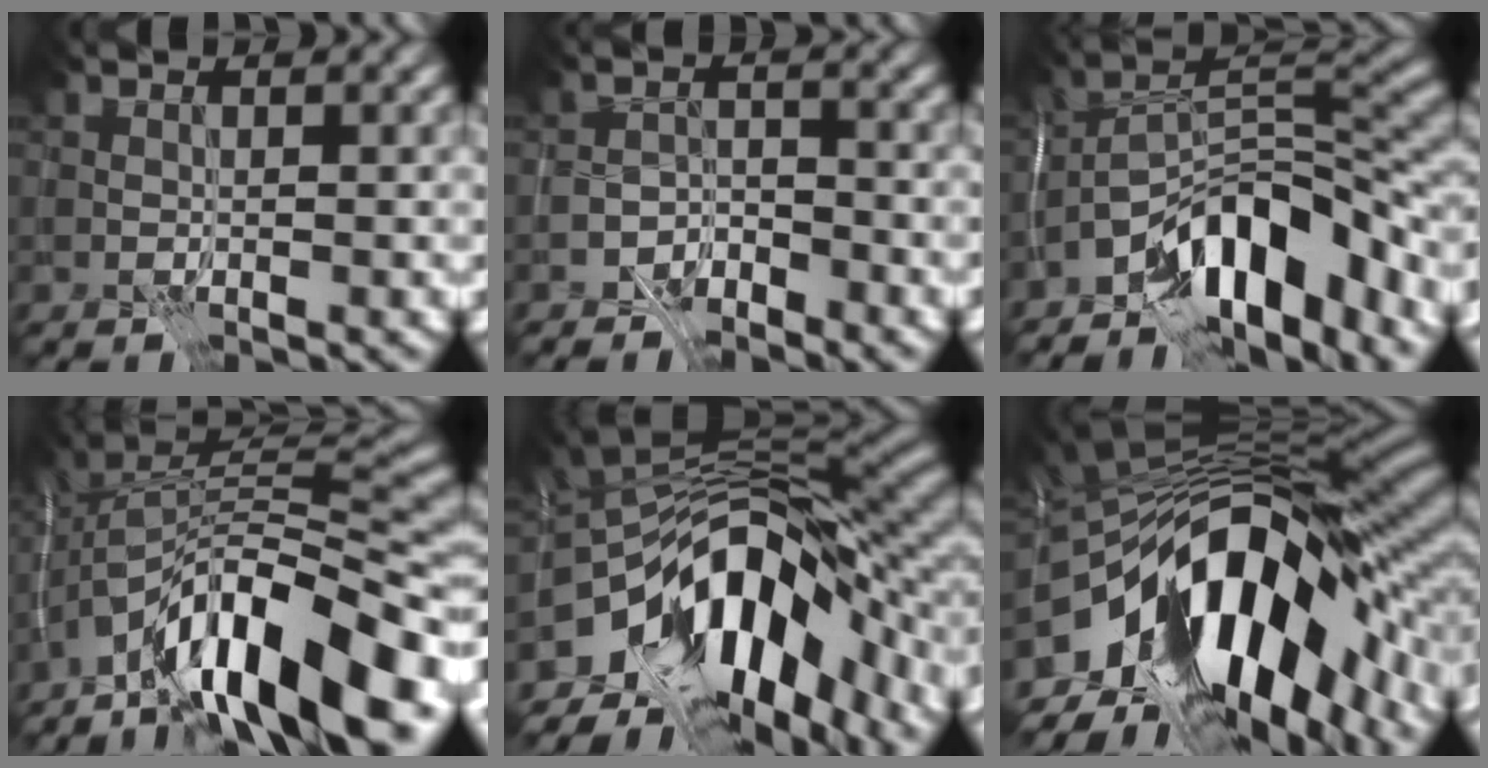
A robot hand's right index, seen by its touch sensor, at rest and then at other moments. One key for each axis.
{"total": 2.7, "fx": -2.4, "fy": 1.0, "fz": 0.7, "tx": -0.010, "ty": 0.006, "tz": -0.052}
{"total": 10.3, "fx": -6.8, "fy": 3.6, "fz": 6.8, "tx": -0.091, "ty": 0.013, "tz": -0.134}
{"total": 13.9, "fx": -7.9, "fy": 4.4, "fz": 10.6, "tx": -0.169, "ty": 0.024, "tz": -0.139}
{"total": 14.3, "fx": -6.2, "fy": 7.7, "fz": 10.3, "tx": -0.170, "ty": 0.009, "tz": -0.100}
{"total": 17.1, "fx": -4.9, "fy": 8.9, "fz": 13.7, "tx": -0.235, "ty": 0.002, "tz": -0.082}